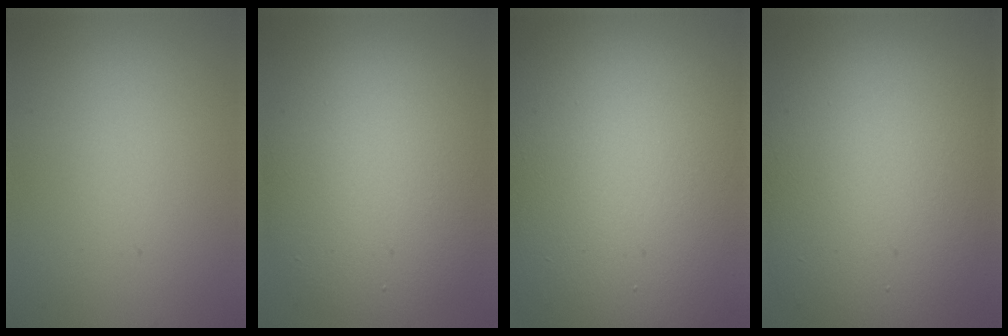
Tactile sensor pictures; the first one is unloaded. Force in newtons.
{"total": 9.6, "press": 9.6, "slide": 0.5}
{"total": 19.2, "press": 19.1, "slide": 1.3}
{"total": 13.1, "press": 13.1, "slide": 0.7}